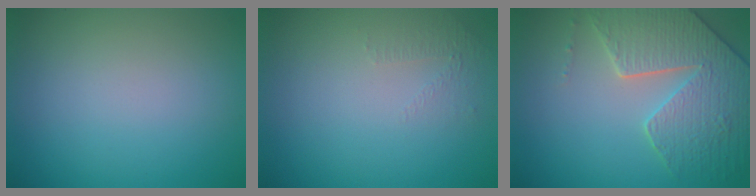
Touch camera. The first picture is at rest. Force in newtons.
{"total": 0.9, "press": 0.4, "slide": 0.8}
{"total": 5.6, "press": 5.2, "slide": 2.2}